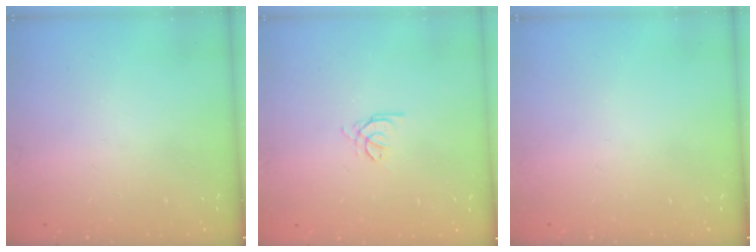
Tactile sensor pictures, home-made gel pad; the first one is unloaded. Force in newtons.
{"total": 1.4, "press": 1.3, "slide": 0.3}
{"total": 0.0}